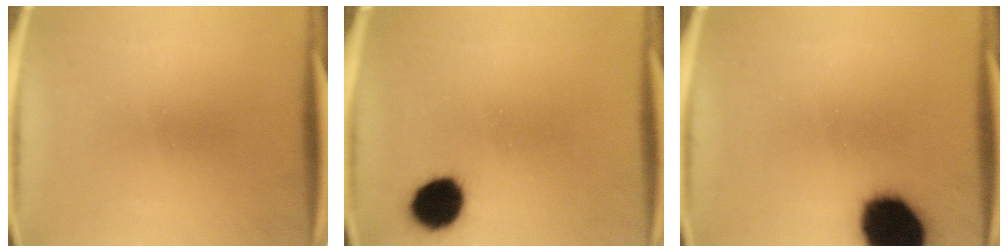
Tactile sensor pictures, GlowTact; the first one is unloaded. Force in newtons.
{"total": 9.2}
{"total": 19.3}